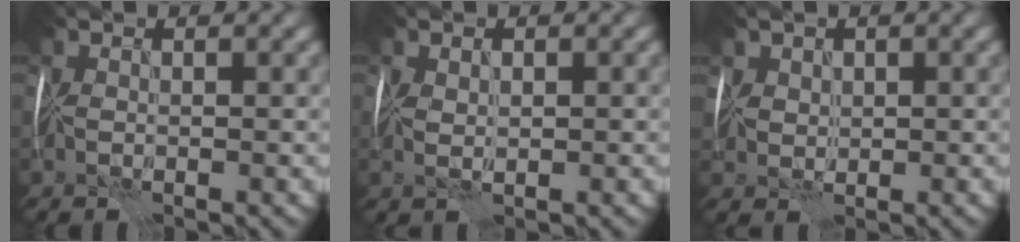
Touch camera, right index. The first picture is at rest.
{"total": 0.6, "force": [0.4, 0.1, 0.4], "torque": [-0.005, 0.003, 0.010]}
{"total": 3.4, "force": [2.3, 2.2, 1.2], "torque": [-0.033, 0.016, 0.038]}